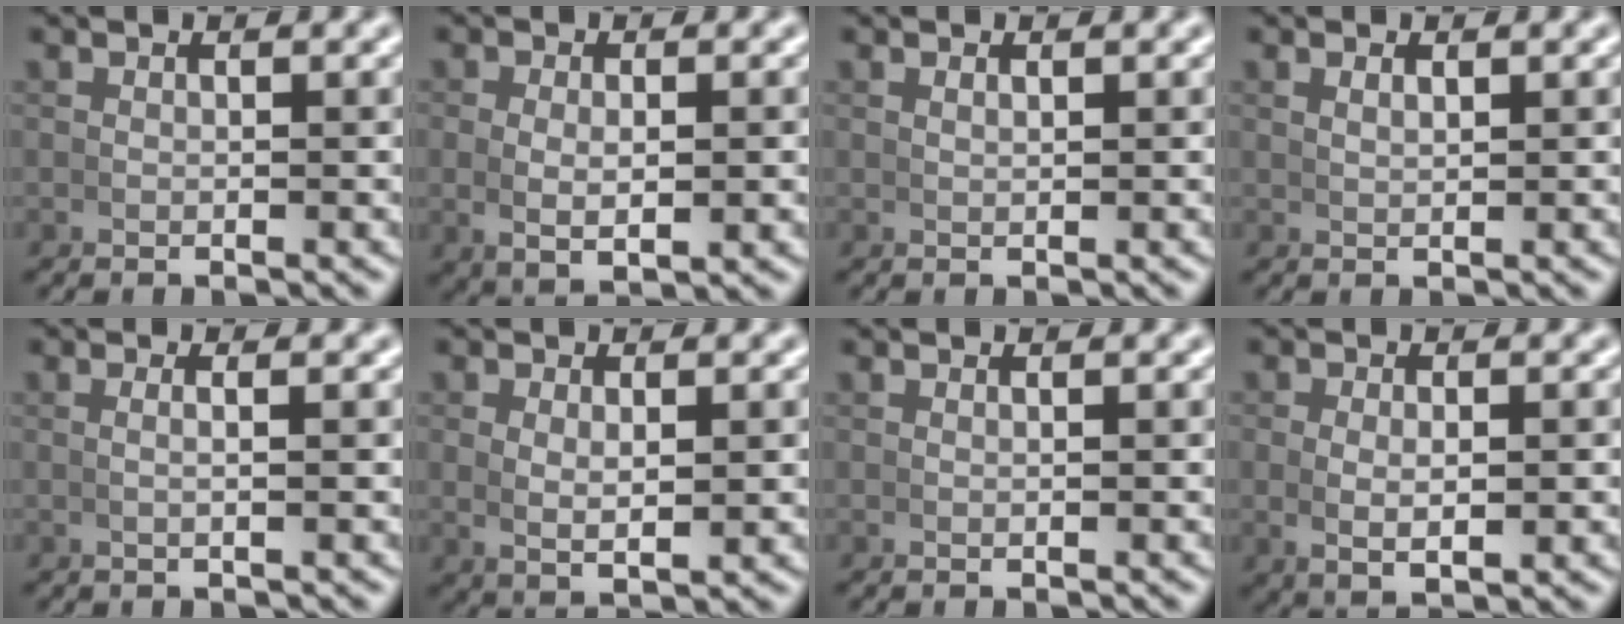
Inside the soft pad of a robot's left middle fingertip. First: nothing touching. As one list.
[{"total": 3.1, "force": [0.1, 1.5, 2.7], "torque": [-0.058, -0.015, 0.015]}, {"total": 0.5, "force": [0.4, -0.1, 0.3], "torque": [-0.002, 0.000, 0.010]}, {"total": 0.9, "force": [0.7, -0.1, 0.5], "torque": [-0.006, 0.001, 0.017]}, {"total": 1.2, "force": [0.2, -0.2, 1.2], "torque": [-0.024, -0.001, 0.004]}, {"total": 2.8, "force": [0.5, 1.1, 2.5], "torque": [-0.052, -0.016, 0.024]}, {"total": 0.0}, {"total": 3.0, "force": [0.1, 1.4, 2.6], "torque": [-0.056, -0.014, 0.015]}]